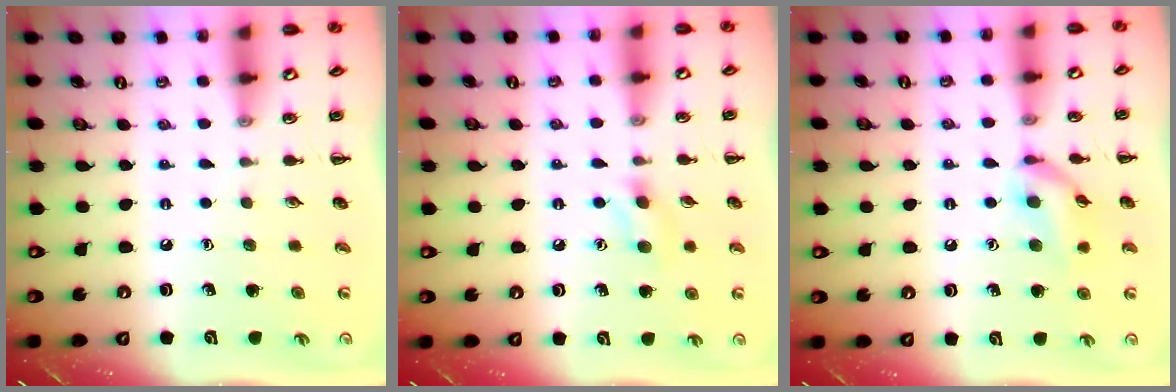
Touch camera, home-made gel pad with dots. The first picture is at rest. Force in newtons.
{"total": 5.1, "press": 4.8, "slide": 1.7}
{"total": 11.1, "press": 10.9, "slide": 1.6}